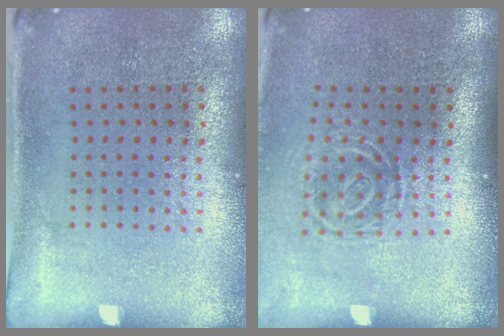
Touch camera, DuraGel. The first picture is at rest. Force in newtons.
{"total": 1.6, "press": 1.1, "slide": 1.2}